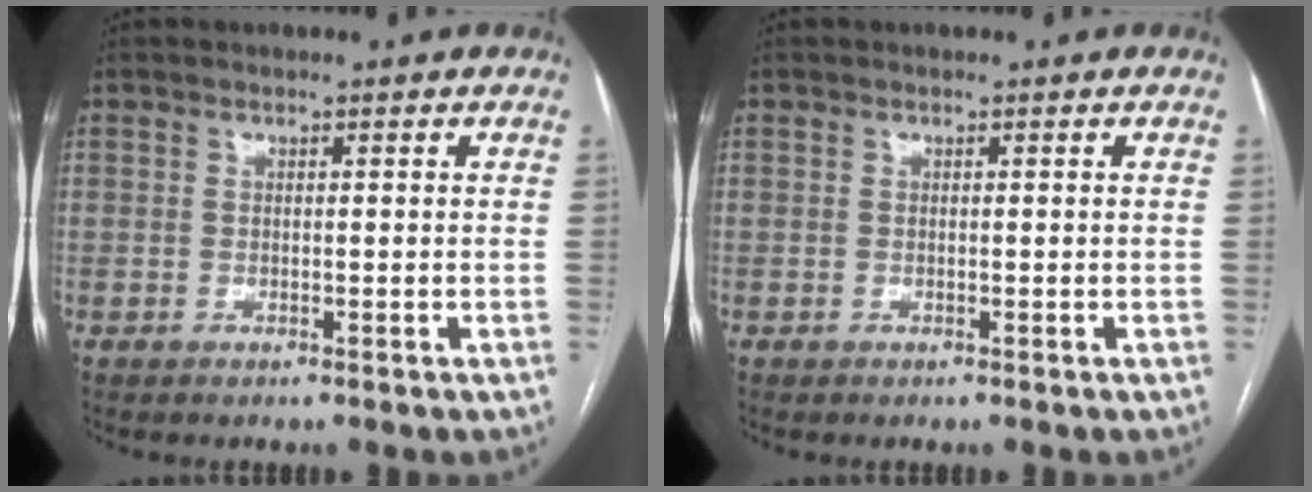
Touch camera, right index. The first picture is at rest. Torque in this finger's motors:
{"motor_torque": [0.00, 0.00, 0.00, 0.00]}